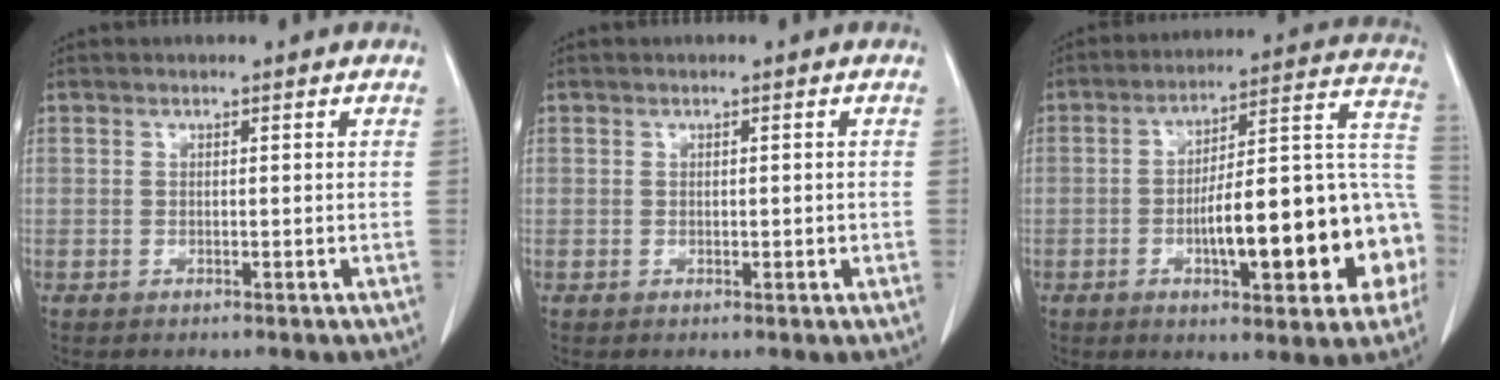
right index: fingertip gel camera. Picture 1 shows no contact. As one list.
[{"total": 0.9, "force": [-0.1, 0.6, 0.7], "torque": [-0.006, 0.003, 0.001]}, {"total": 21.1, "force": [-5.6, 5.0, 19.8], "torque": [-0.211, 0.043, -0.067]}]